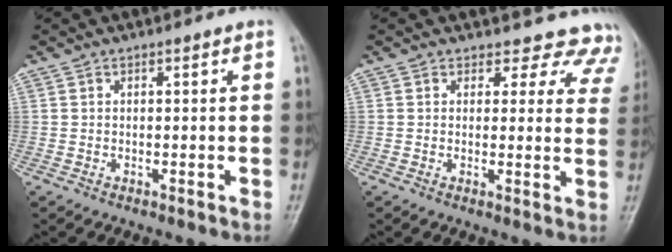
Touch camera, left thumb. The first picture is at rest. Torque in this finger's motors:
{"motor_torque": [-0.04, 0.22, 0.00, -0.12, 0.00]}